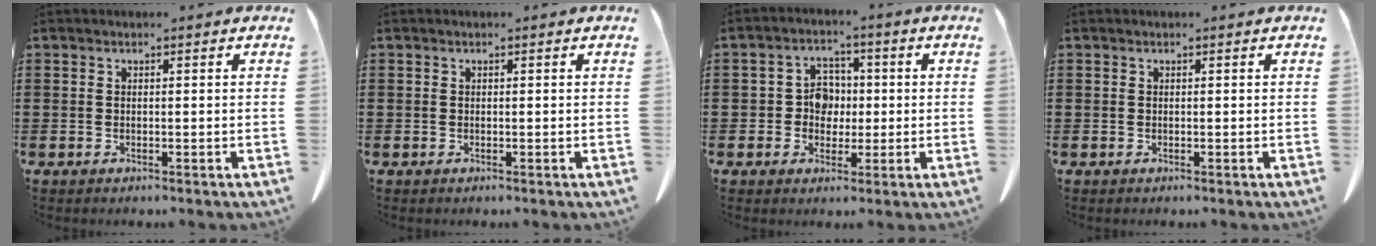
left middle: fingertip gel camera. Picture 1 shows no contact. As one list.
[{"total": 0.0}, {"total": 4.6, "force": [0.0, 4.1, 2.1], "torque": [-0.055, 0.014, -0.004]}, {"total": 0.0}]